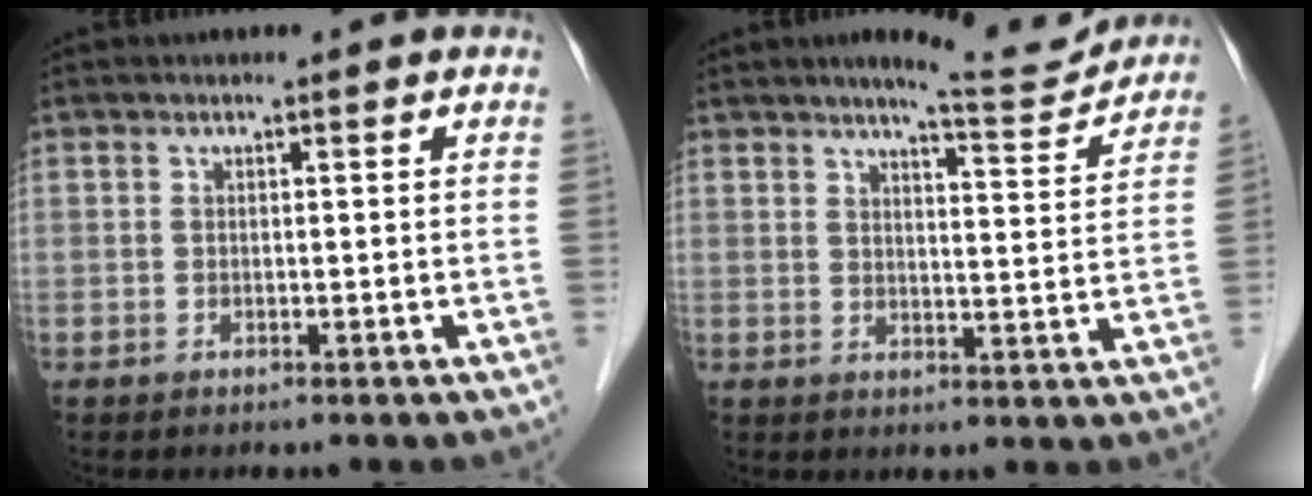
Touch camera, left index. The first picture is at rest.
{"total": 7.6, "force": [7.2, 0.3, 2.3], "torque": [-0.038, -0.011, 0.093]}